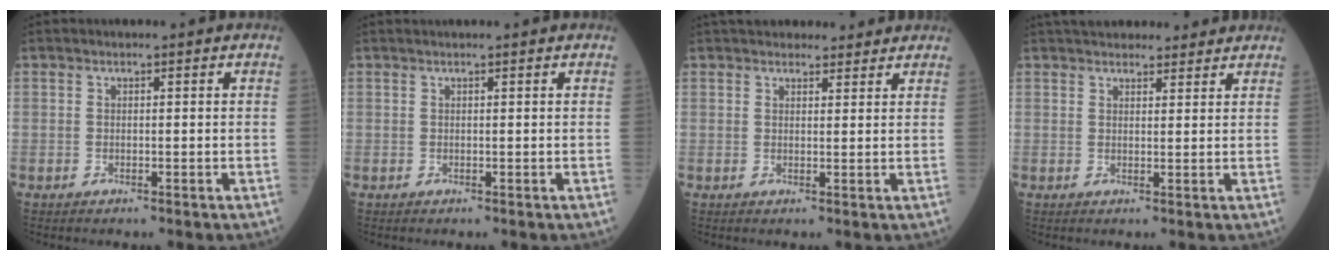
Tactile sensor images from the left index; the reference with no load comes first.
{"total": 1.9, "force": [1.7, -0.2, 0.6], "torque": [-0.003, 0.021, 0.030]}
{"total": 8.6, "force": [7.7, 2.9, 2.5], "torque": [-0.021, 0.023, 0.100]}
{"total": 11.0, "force": [9.9, 3.3, 3.7], "torque": [-0.040, 0.031, 0.134]}